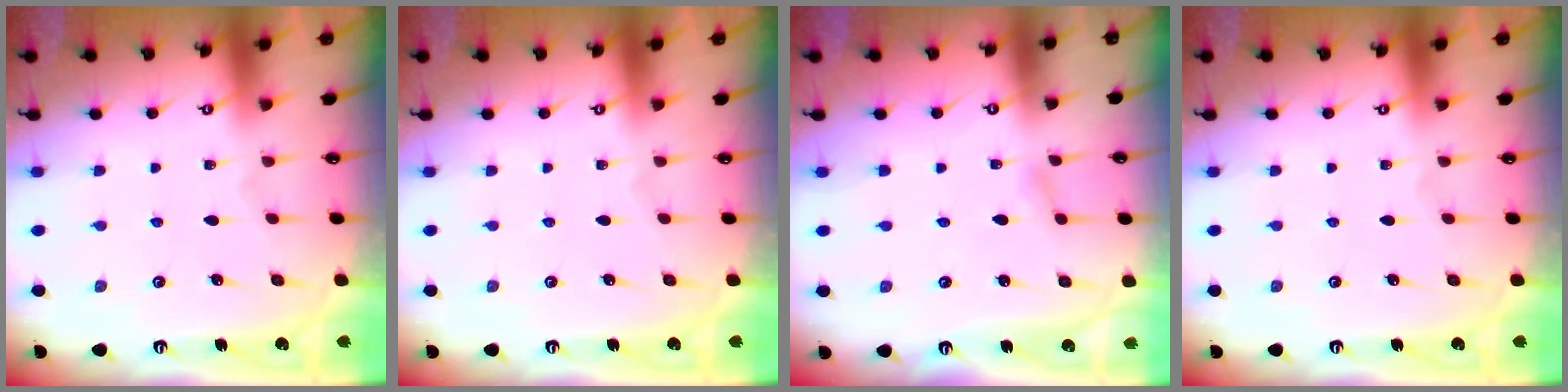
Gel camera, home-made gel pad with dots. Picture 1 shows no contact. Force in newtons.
{"total": 0.0}
{"total": 1.2, "press": 1.2, "slide": 0.1}
{"total": 0.0}